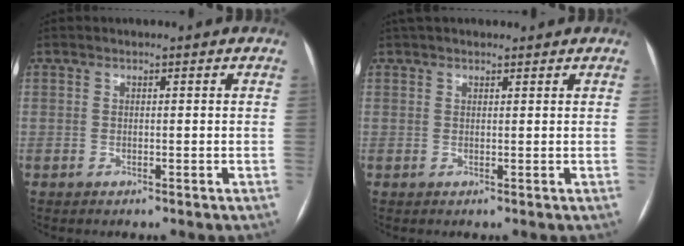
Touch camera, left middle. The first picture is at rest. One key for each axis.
{"total": 5.2, "fx": 4.5, "fy": 1.6, "fz": 2.2, "tx": -0.030, "ty": 0.041, "tz": 0.070}